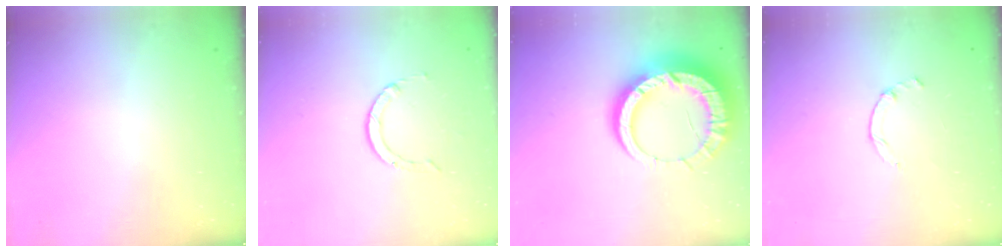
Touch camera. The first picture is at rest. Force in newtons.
{"total": 2.0, "press": 2.0, "slide": 0.2}
{"total": 16.0, "press": 15.9, "slide": 1.7}
{"total": 1.3, "press": 1.2, "slide": 0.4}